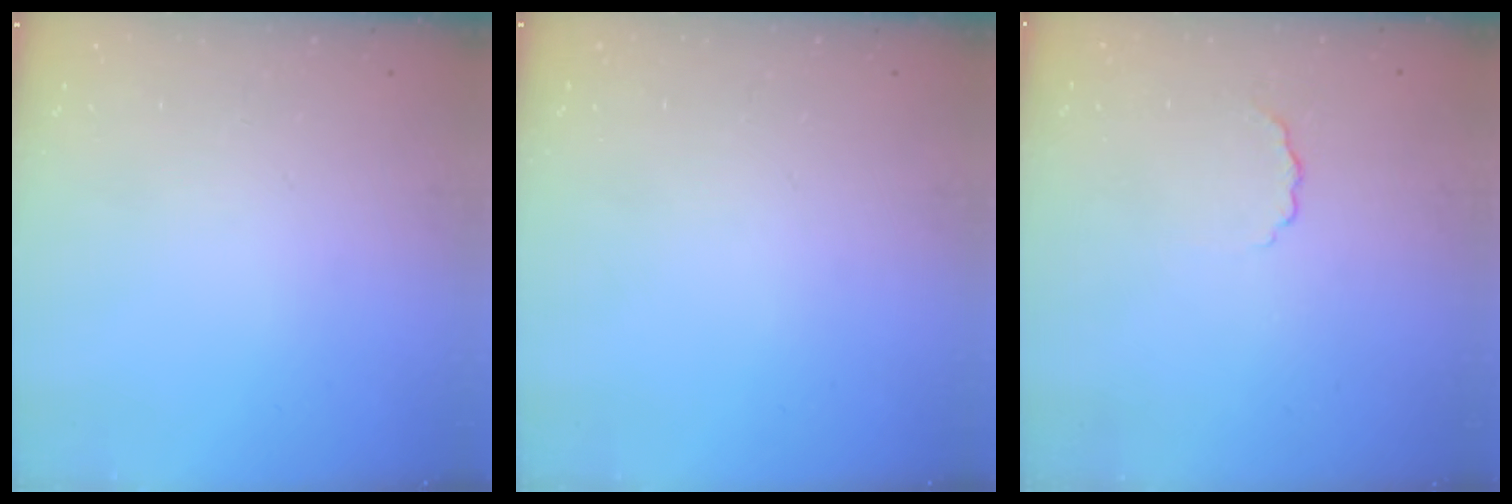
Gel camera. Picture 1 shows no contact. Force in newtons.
{"total": 0.0}
{"total": 3.1, "press": 3.0, "slide": 0.9}